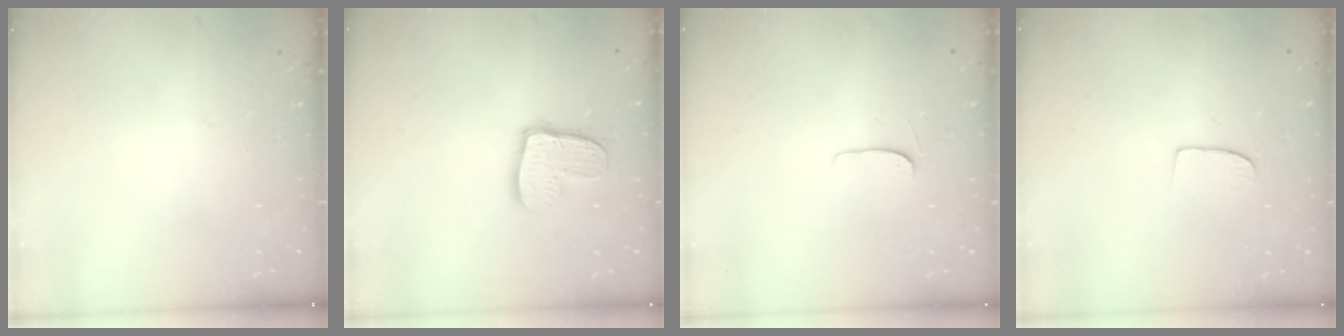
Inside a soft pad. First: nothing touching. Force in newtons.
{"total": 12.2, "press": 12.2, "slide": 1.0}
{"total": 4.3, "press": 4.3, "slide": 0.5}
{"total": 6.4, "press": 6.3, "slide": 0.4}